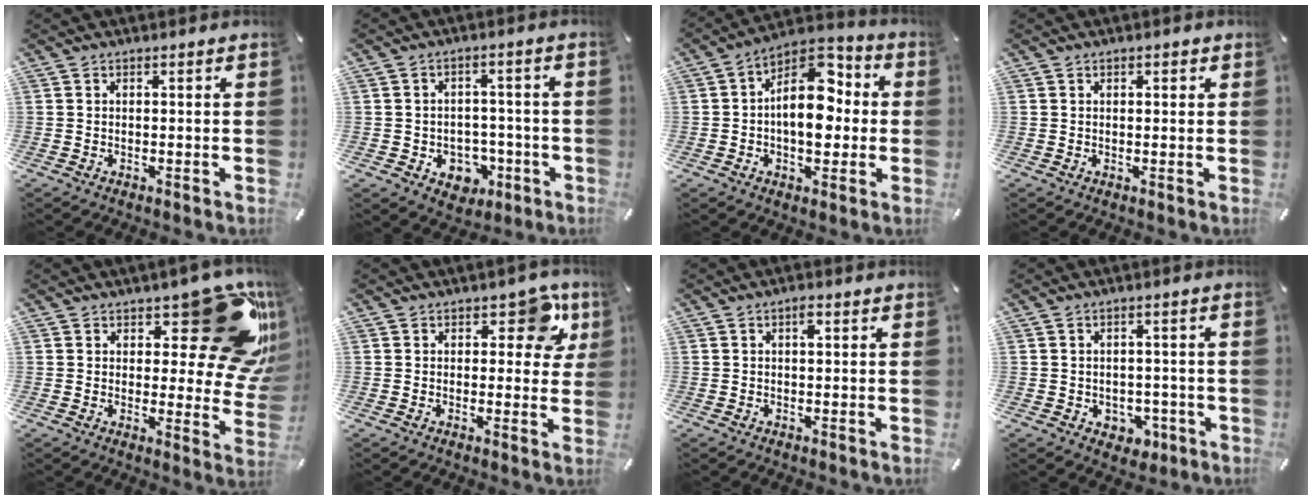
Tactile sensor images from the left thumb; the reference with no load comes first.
{"total": 6.8, "force": [-1.7, 6.1, 2.4], "torque": [-0.024, 0.008, -0.024]}
{"total": 14.4, "force": [0.6, 9.2, 11.1], "torque": [-0.169, -0.016, 0.008]}
{"total": 0.8, "force": [0.3, 0.6, 0.5], "torque": [-0.009, 0.006, 0.003]}
{"total": 20.4, "force": [12.3, 8.1, 14.1], "torque": [-0.154, -0.095, 0.203]}
{"total": 9.5, "force": [4.3, 5.4, 6.5], "torque": [-0.055, -0.020, 0.067]}
{"total": 1.7, "force": [0.5, 0.6, 1.4], "torque": [-0.022, 0.002, 0.005]}
{"total": 4.3, "force": [-1.1, 3.7, 1.8], "torque": [-0.016, 0.003, -0.021]}